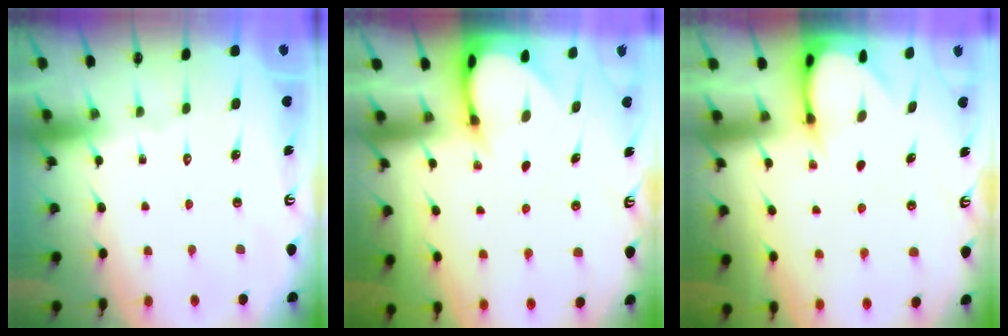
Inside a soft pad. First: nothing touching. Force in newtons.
{"total": 3.5, "press": 3.4, "slide": 0.2}
{"total": 3.5, "press": 3.4, "slide": 0.3}